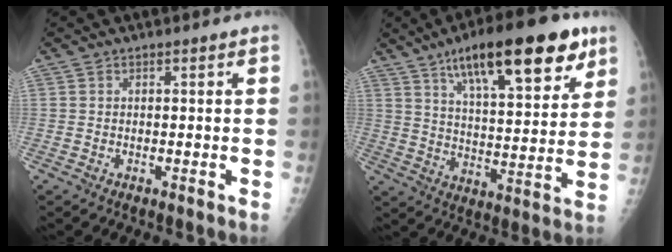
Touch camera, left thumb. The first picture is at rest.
{"total": 21.8, "force": [12.4, 7.0, 16.5], "torque": [-0.224, -0.034, 0.196]}